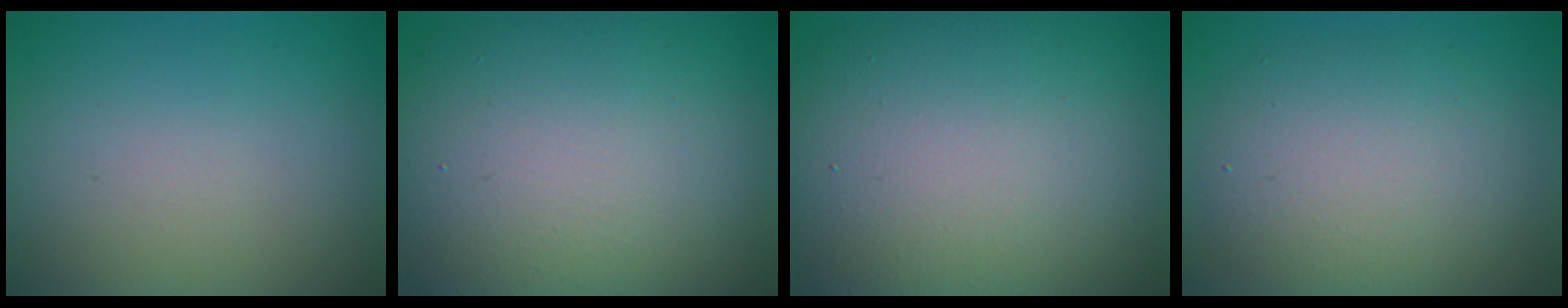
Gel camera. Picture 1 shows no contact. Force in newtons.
{"total": 13.7, "press": 13.7, "slide": 1.0}
{"total": 13.8, "press": 13.8, "slide": 0.8}
{"total": 5.8, "press": 5.8, "slide": 0.4}